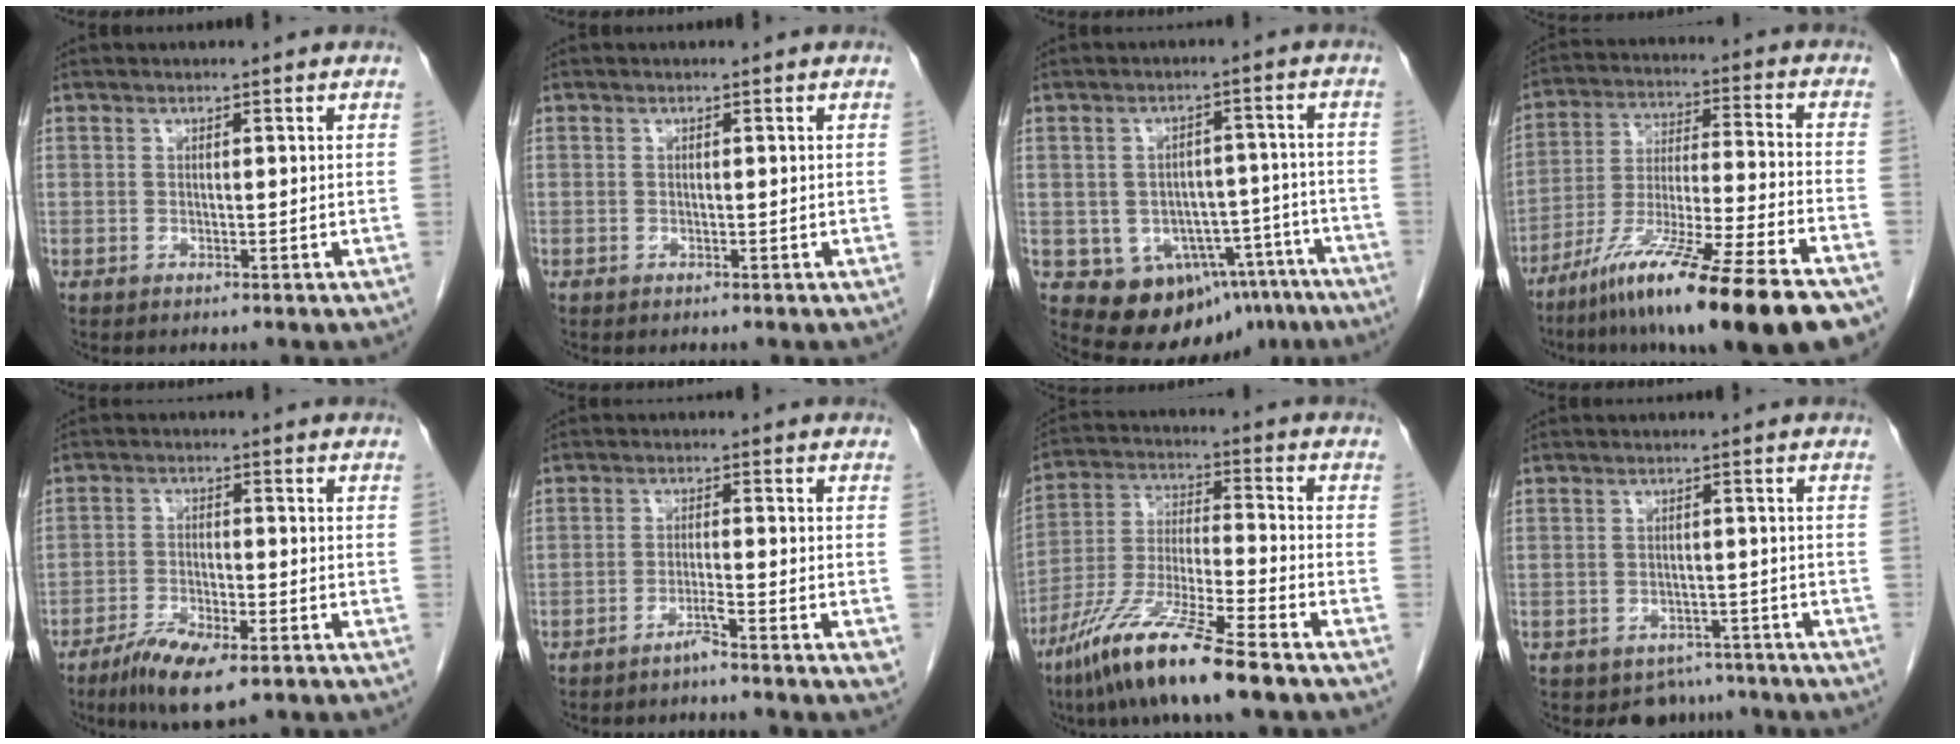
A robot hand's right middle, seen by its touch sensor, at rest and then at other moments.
{"total": 0.0}
{"total": 13.0, "force": [-7.9, 9.0, 5.1], "torque": [-0.052, 0.039, -0.099]}
{"total": 23.0, "force": [-16.3, 0.5, 16.3], "torque": [-0.233, -0.040, -0.274]}
{"total": 7.9, "force": [-5.1, 1.8, 5.8], "torque": [-0.108, -0.015, -0.085]}
{"total": 2.9, "force": [-2.0, -0.5, 2.1], "torque": [-0.033, -0.001, -0.037]}
{"total": 15.1, "force": [-10.1, 0.4, 11.1], "torque": [-0.234, -0.041, -0.190]}
{"total": 4.3, "force": [-3.5, 2.5, 0.1], "torque": [0.008, 0.006, -0.046]}